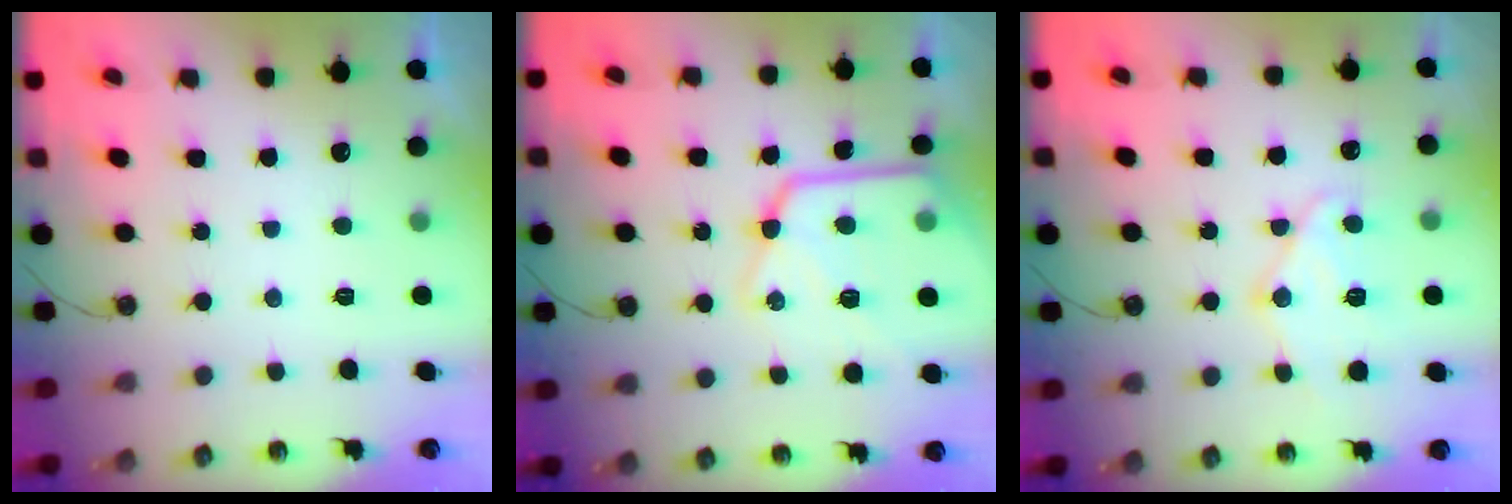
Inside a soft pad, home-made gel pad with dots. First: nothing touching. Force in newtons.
{"total": 19.6, "press": 19.5, "slide": 2.0}
{"total": 12.0, "press": 11.9, "slide": 1.3}